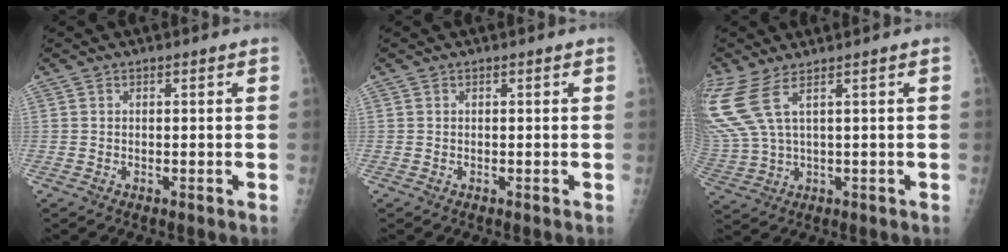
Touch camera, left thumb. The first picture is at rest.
{"total": 0.0}
{"total": 9.5, "force": [4.6, 2.4, 8.0], "torque": [-0.229, -0.009, 0.108]}